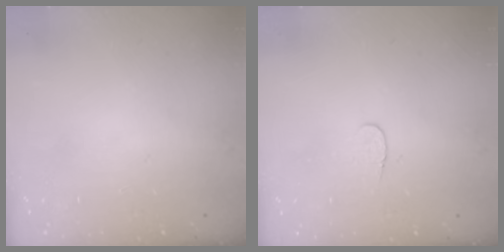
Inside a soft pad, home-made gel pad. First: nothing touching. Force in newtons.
{"total": 3.9, "press": 3.9, "slide": 0.2}